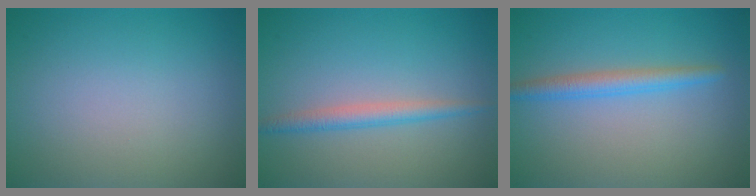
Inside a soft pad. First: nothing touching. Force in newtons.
{"total": 2.1, "press": 2.1, "slide": 0.1}
{"total": 2.4, "press": 2.4, "slide": 0.1}